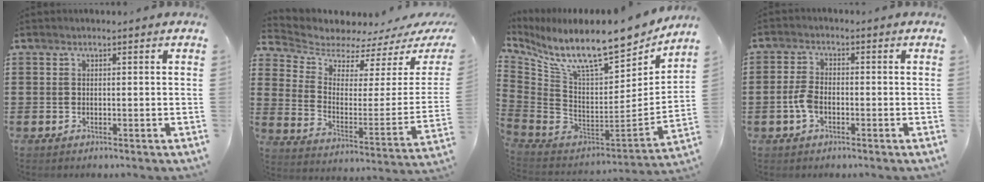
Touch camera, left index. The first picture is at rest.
{"total": 4.6, "force": [4.4, 1.3, 0.2], "torque": [-0.040, -0.048, 0.073]}
{"total": 12.2, "force": [9.1, 2.0, 7.9], "torque": [-0.165, -0.075, 0.153]}
{"total": 3.8, "force": [-1.0, 2.1, 3.1], "torque": [-0.084, -0.004, -0.026]}